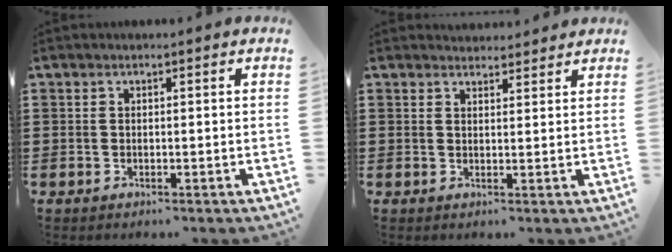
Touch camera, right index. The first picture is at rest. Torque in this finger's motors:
{"motor_torque": [0.97, 1.17, -0.25, -0.05]}